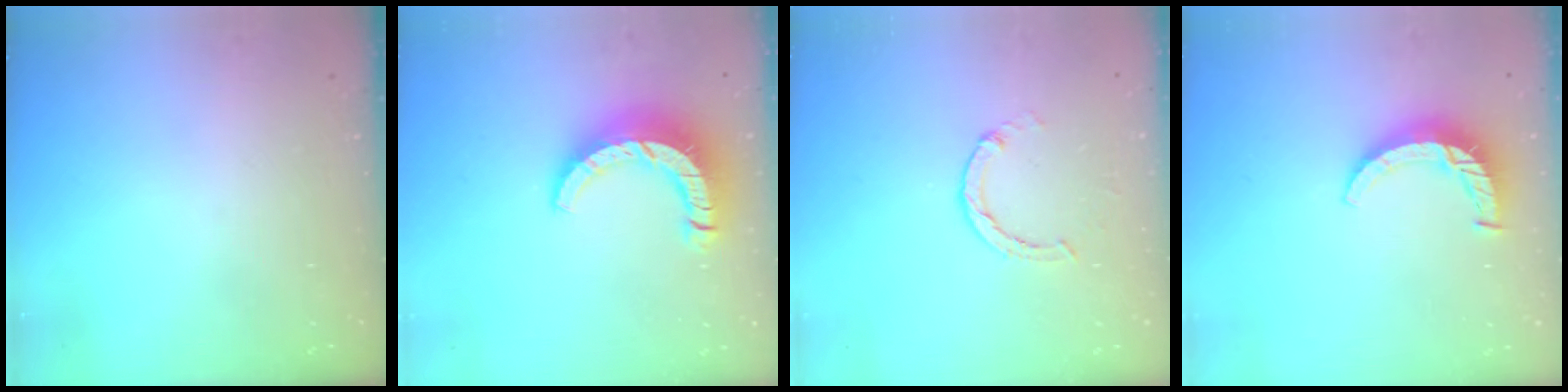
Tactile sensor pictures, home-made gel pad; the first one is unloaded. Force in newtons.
{"total": 12.2, "press": 12.1, "slide": 1.3}
{"total": 2.0, "press": 2.0, "slide": 0.2}
{"total": 9.3, "press": 9.3, "slide": 0.5}